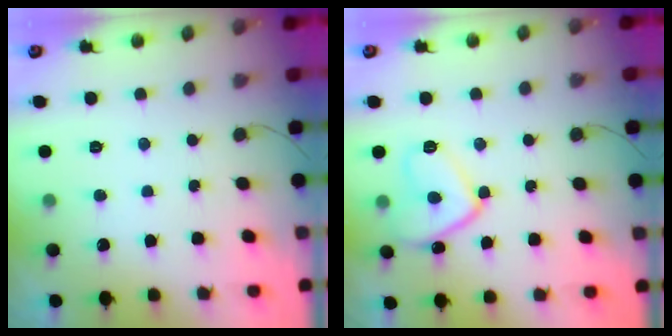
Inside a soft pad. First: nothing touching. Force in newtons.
{"total": 11.5, "press": 11.4, "slide": 1.2}